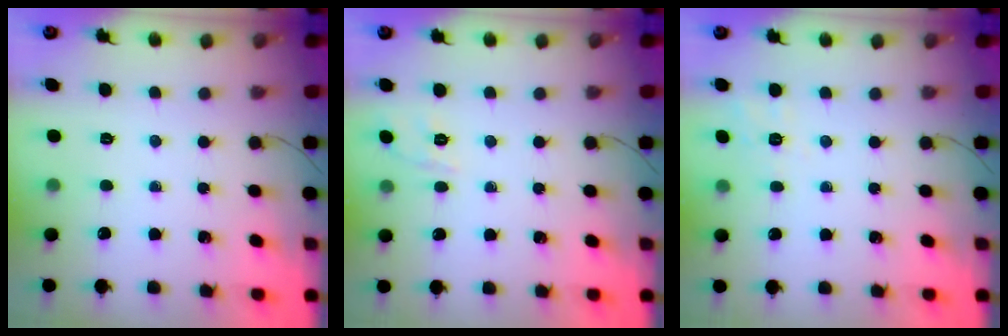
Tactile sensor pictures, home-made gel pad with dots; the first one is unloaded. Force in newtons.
{"total": 1.7, "press": 0.3, "slide": 1.6}
{"total": 2.2, "press": 0.7, "slide": 2.0}